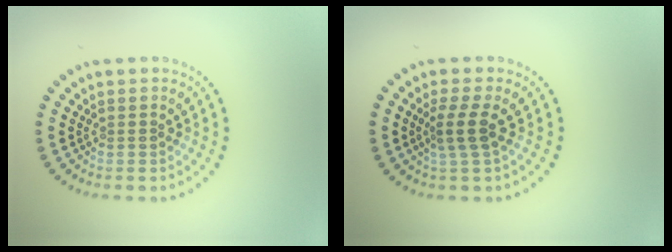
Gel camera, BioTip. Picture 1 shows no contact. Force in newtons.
{"total": 2.3, "press": 1.8, "slide": 1.3}